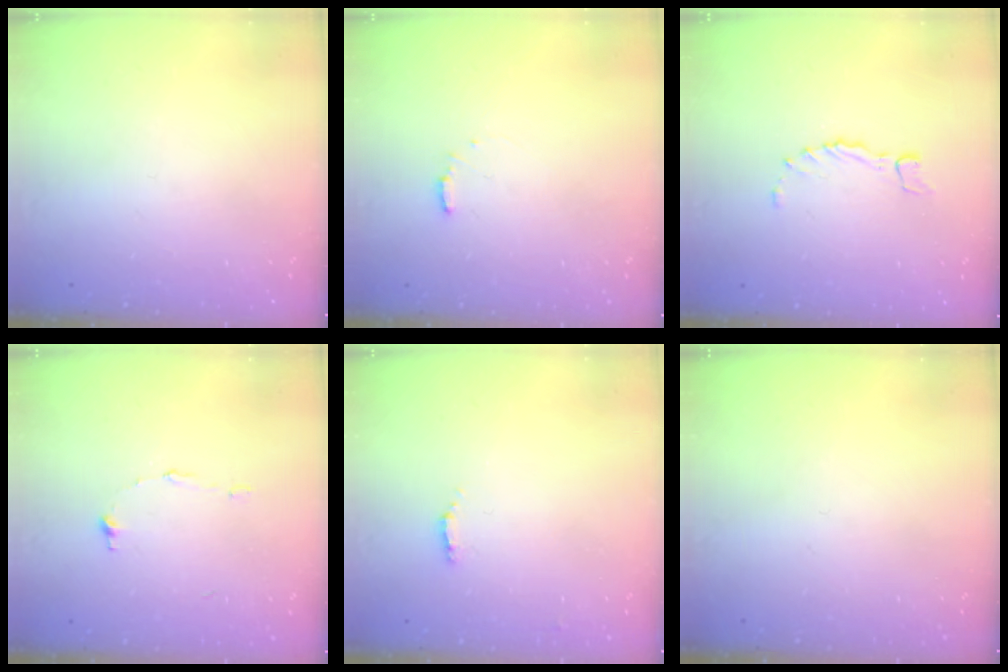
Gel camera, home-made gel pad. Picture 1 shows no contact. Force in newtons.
{"total": 6.0, "press": 6.0, "slide": 0.6}
{"total": 1.0, "press": 1.0, "slide": 0.3}
{"total": 6.0, "press": 6.0, "slide": 0.5}
{"total": 2.0, "press": 2.0, "slide": 0.4}
{"total": 0.0}